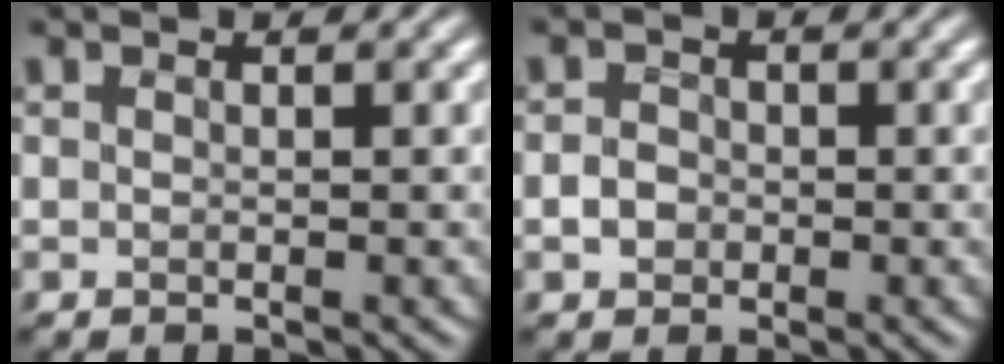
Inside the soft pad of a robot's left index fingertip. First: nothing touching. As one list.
[{"total": 1.3, "force": [-0.5, 1.1, 0.5], "torque": [-0.008, 0.004, -0.013]}]